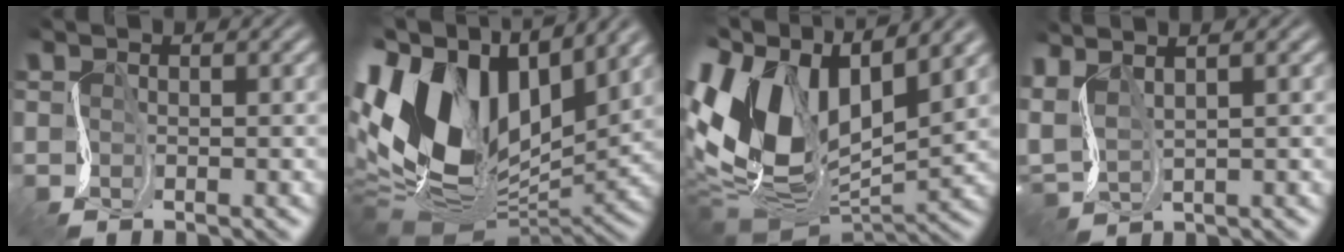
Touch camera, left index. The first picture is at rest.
{"total": 16.2, "force": [3.5, 10.0, 12.2], "torque": [-0.273, 0.003, 0.059]}
{"total": 14.3, "force": [3.0, 8.1, 11.4], "torque": [-0.250, -0.002, 0.051]}
{"total": 6.5, "force": [3.2, 2.7, 4.9], "torque": [-0.125, 0.025, 0.061]}